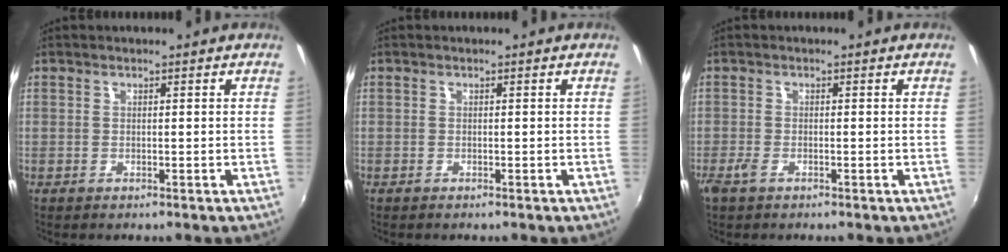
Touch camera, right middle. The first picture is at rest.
{"total": 0.0}
{"total": 2.0, "force": [-1.4, 0.8, 1.3], "torque": [-0.029, -0.005, -0.028]}